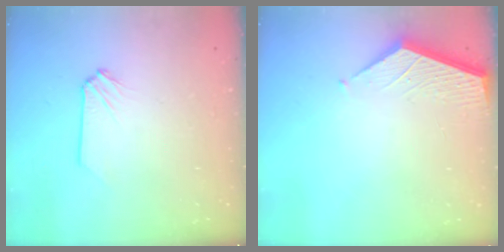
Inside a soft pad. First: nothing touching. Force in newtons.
{"total": 3.7, "press": 3.7, "slide": 0.3}